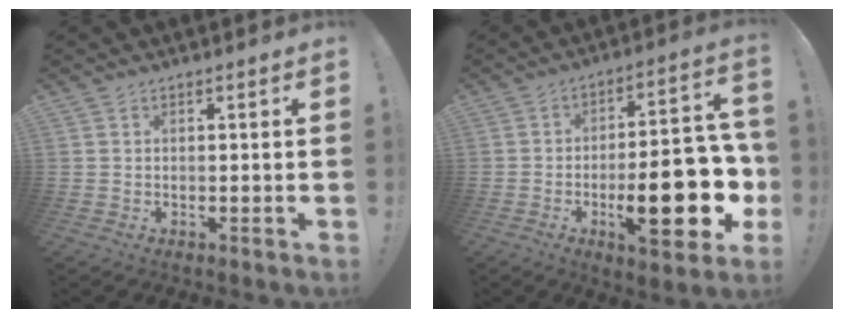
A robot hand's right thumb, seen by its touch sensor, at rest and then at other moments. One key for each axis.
{"total": 22.7, "fx": -6.1, "fy": 7.5, "fz": 20.5, "tx": -0.282, "ty": 0.019, "tz": -0.086}